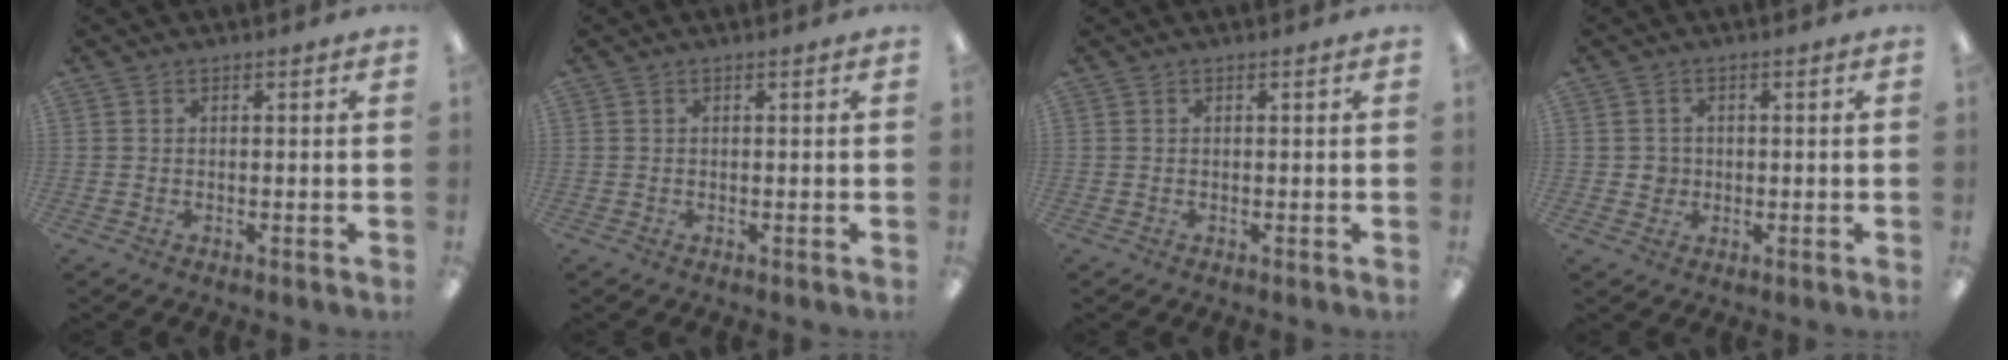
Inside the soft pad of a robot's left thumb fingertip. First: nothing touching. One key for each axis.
{"total": 0.0}
{"total": 0.0}
{"total": 2.7, "fx": -0.1, "fy": 2.6, "fz": 0.4, "tx": -0.004, "ty": 0.002, "tz": -0.006}